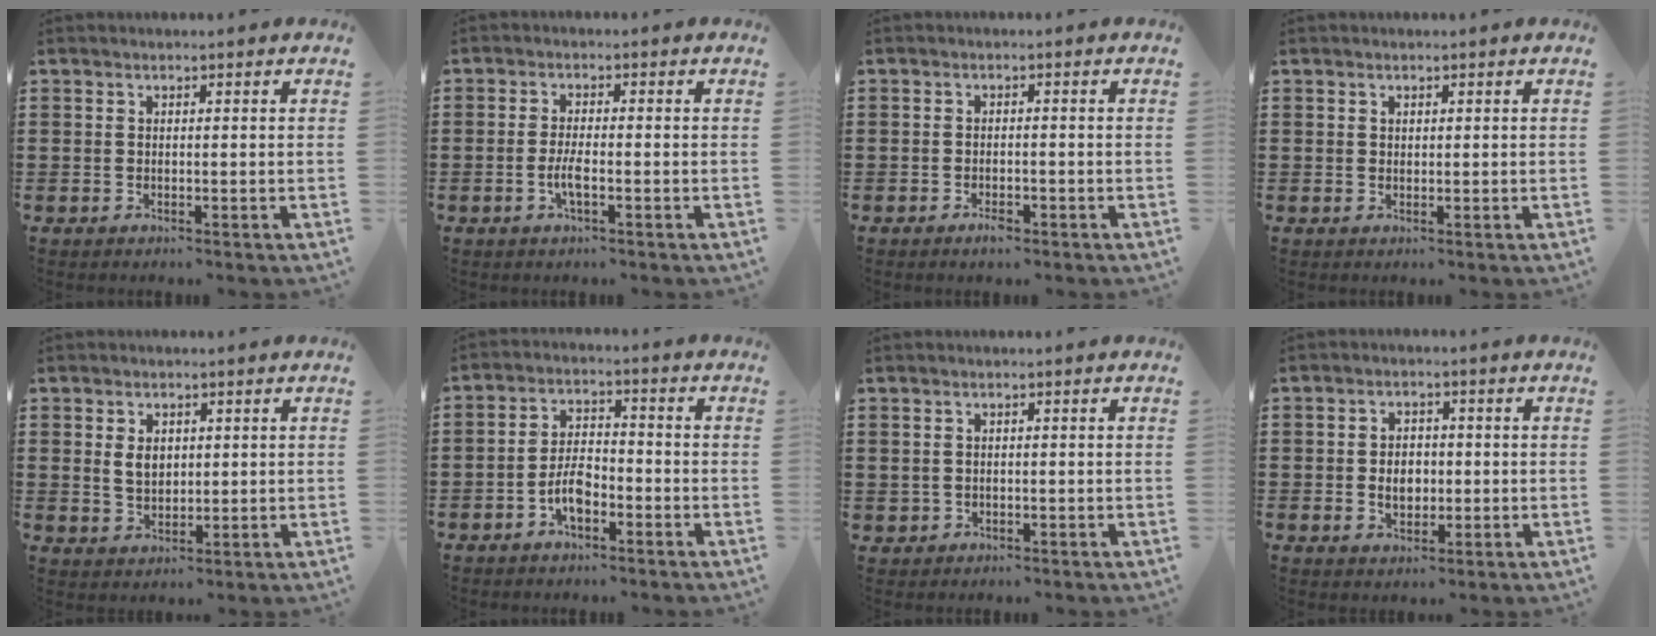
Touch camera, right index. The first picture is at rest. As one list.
[{"total": 3.0, "force": [-1.1, 0.7, 2.7], "torque": [-0.061, -0.004, -0.025]}, {"total": 1.7, "force": [-1.1, 0.7, 1.0], "torque": [-0.021, 0.000, -0.022]}, {"total": 0.7, "force": [0.4, 0.5, 0.1], "torque": [-0.004, 0.002, 0.009]}, {"total": 3.4, "force": [0.8, 2.4, 2.3], "torque": [-0.044, 0.007, 0.011]}, {"total": 5.3, "force": [-2.5, 2.6, 3.9], "torque": [-0.092, 0.002, -0.054]}, {"total": 0.8, "force": [0.1, 0.8, 0.0], "torque": [-0.002, 0.005, 0.001]}, {"total": 3.7, "force": [-0.4, 2.8, 2.5], "torque": [-0.046, 0.005, -0.013]}]